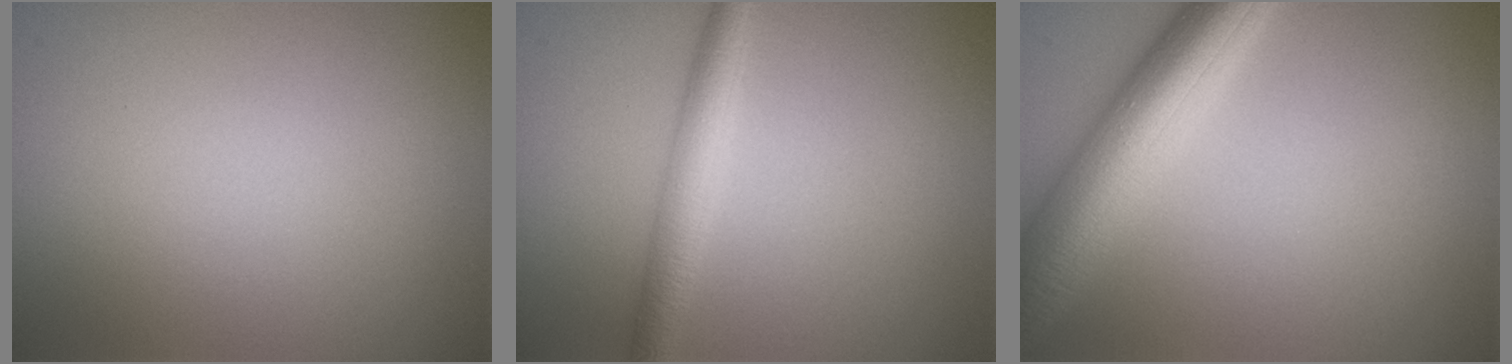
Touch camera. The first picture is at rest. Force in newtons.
{"total": 3.0, "press": 3.0, "slide": 0.1}
{"total": 7.9, "press": 7.9, "slide": 0.2}